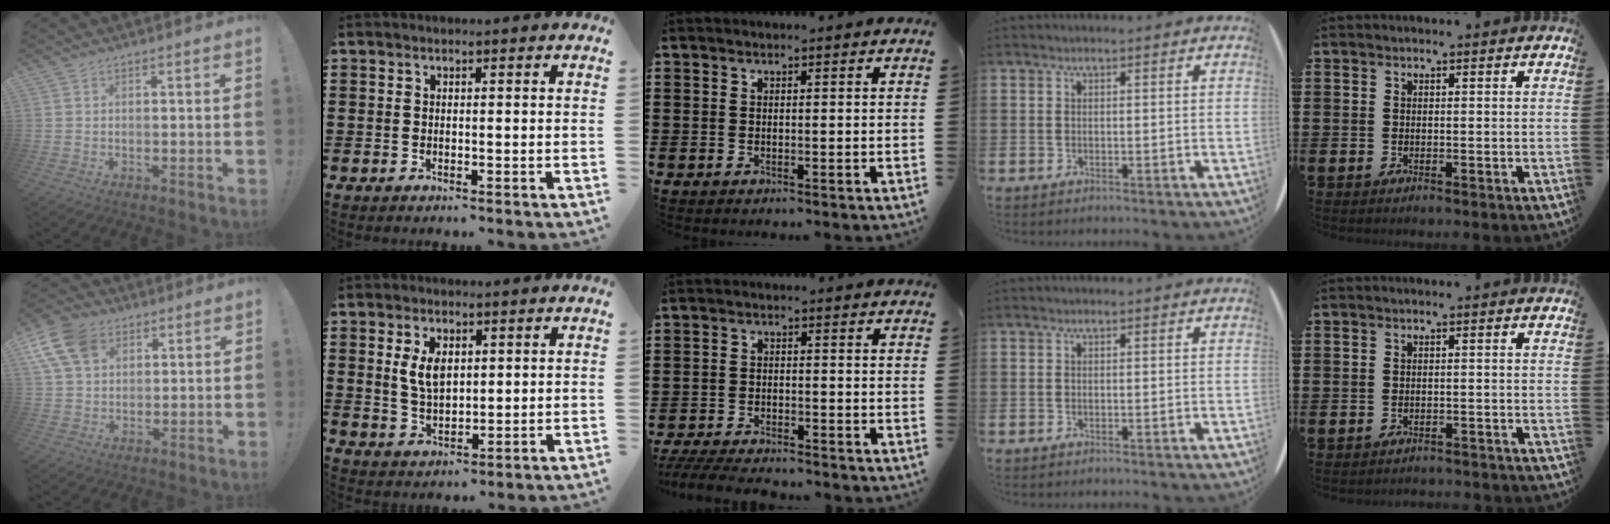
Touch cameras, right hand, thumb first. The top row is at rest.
{"thumb": {"total": 13.2, "force": [5.8, 9.5, 7.1], "torque": [-0.136, -0.019, 0.116]}, "index": {"total": 5.0, "force": [1.4, 2.7, 3.9], "torque": [-0.076, 0.005, 0.023]}, "middle": {"total": 4.5, "force": [-4.4, 0.5, 1.0], "torque": [-0.028, -0.004, -0.092]}, "little": {"total": 0.7, "force": [-0.7, 0.1, -0.1], "torque": [-0.003, 0.003, -0.015]}}